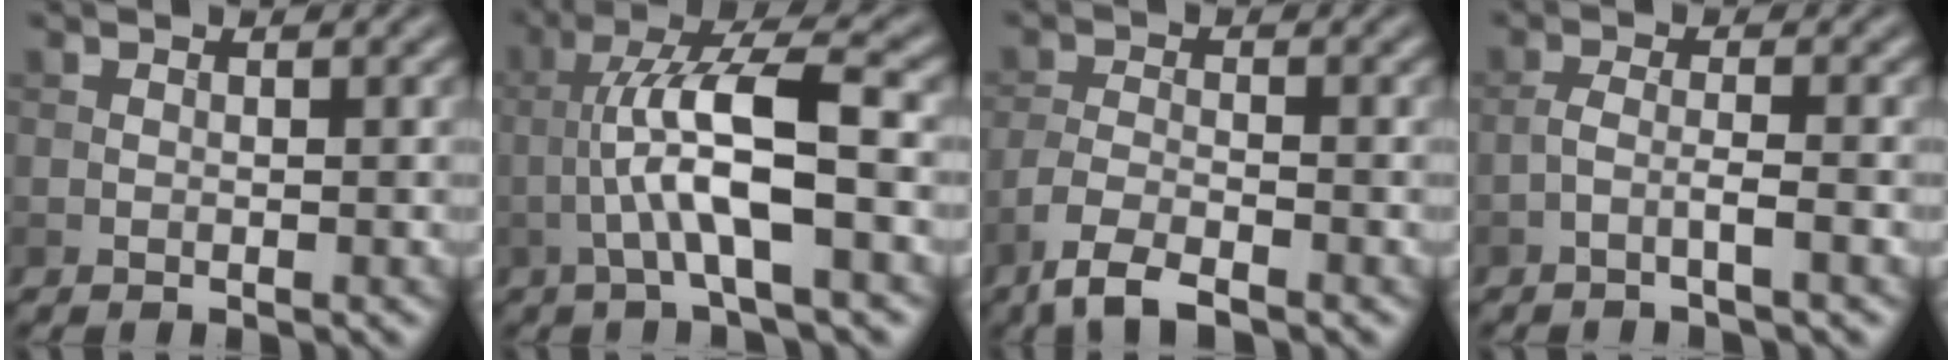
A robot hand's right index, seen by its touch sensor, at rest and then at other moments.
{"total": 7.2, "force": [-1.4, 1.2, 7.0], "torque": [-0.124, 0.021, -0.028]}
{"total": 3.9, "force": [-3.0, 0.9, 2.3], "torque": [-0.050, -0.006, -0.070]}
{"total": 1.9, "force": [-0.9, 0.3, 1.7], "torque": [-0.030, 0.008, -0.026]}